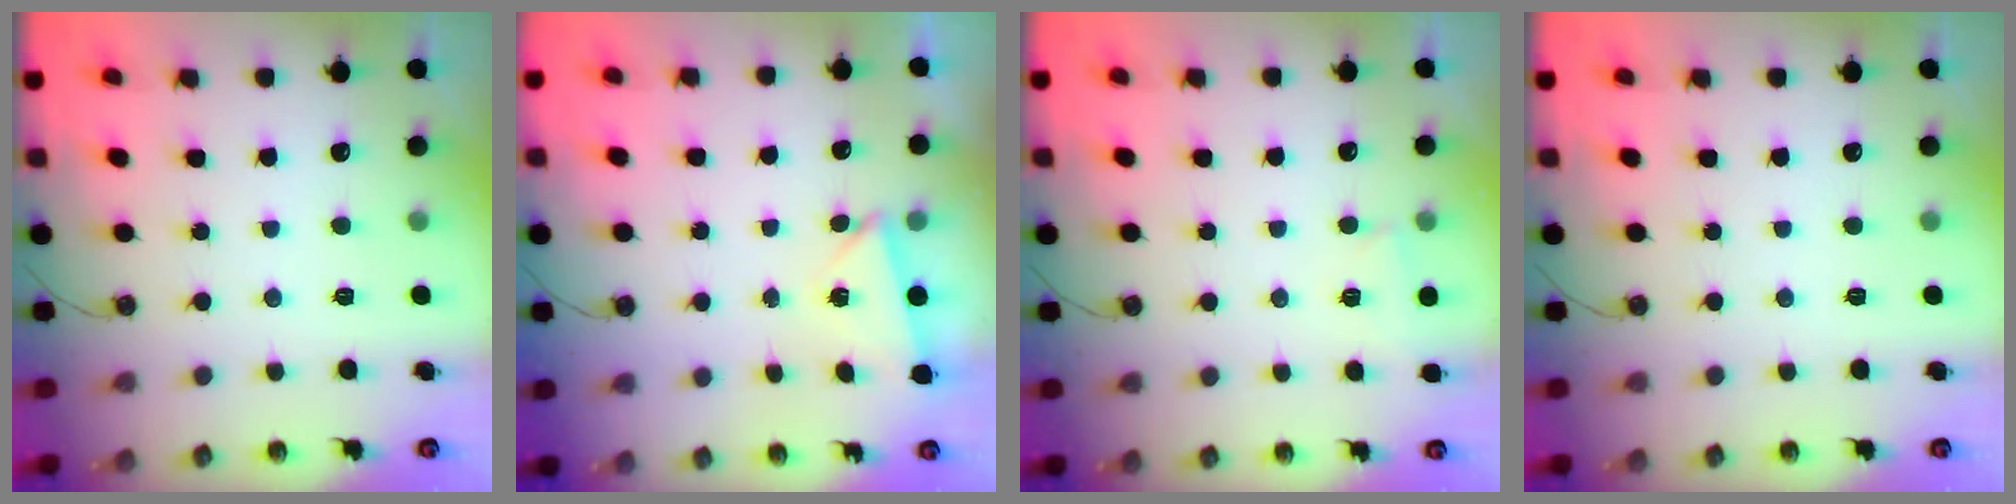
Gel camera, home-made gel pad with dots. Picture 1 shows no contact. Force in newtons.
{"total": 2.0, "press": 1.9, "slide": 0.7}
{"total": 3.0, "press": 2.8, "slide": 0.9}
{"total": 0.0}